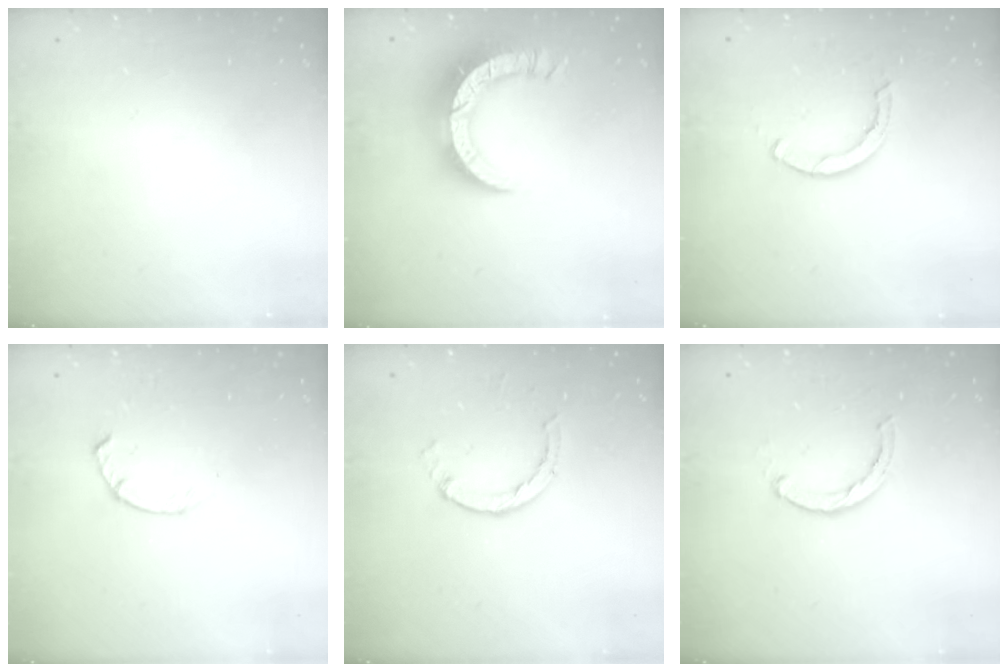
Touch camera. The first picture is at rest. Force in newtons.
{"total": 14.4, "press": 14.3, "slide": 1.5}
{"total": 2.3, "press": 2.3, "slide": 0.1}
{"total": 1.8, "press": 1.8, "slide": 0.3}
{"total": 1.4, "press": 1.4, "slide": 0.2}
{"total": 2.4, "press": 2.4, "slide": 0.4}